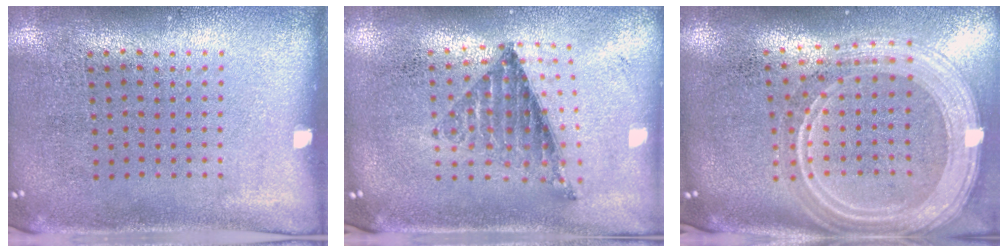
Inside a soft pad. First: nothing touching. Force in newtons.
{"total": 0.9, "press": 0.9, "slide": 0.2}
{"total": 3.0, "press": 2.5, "slide": 1.7}